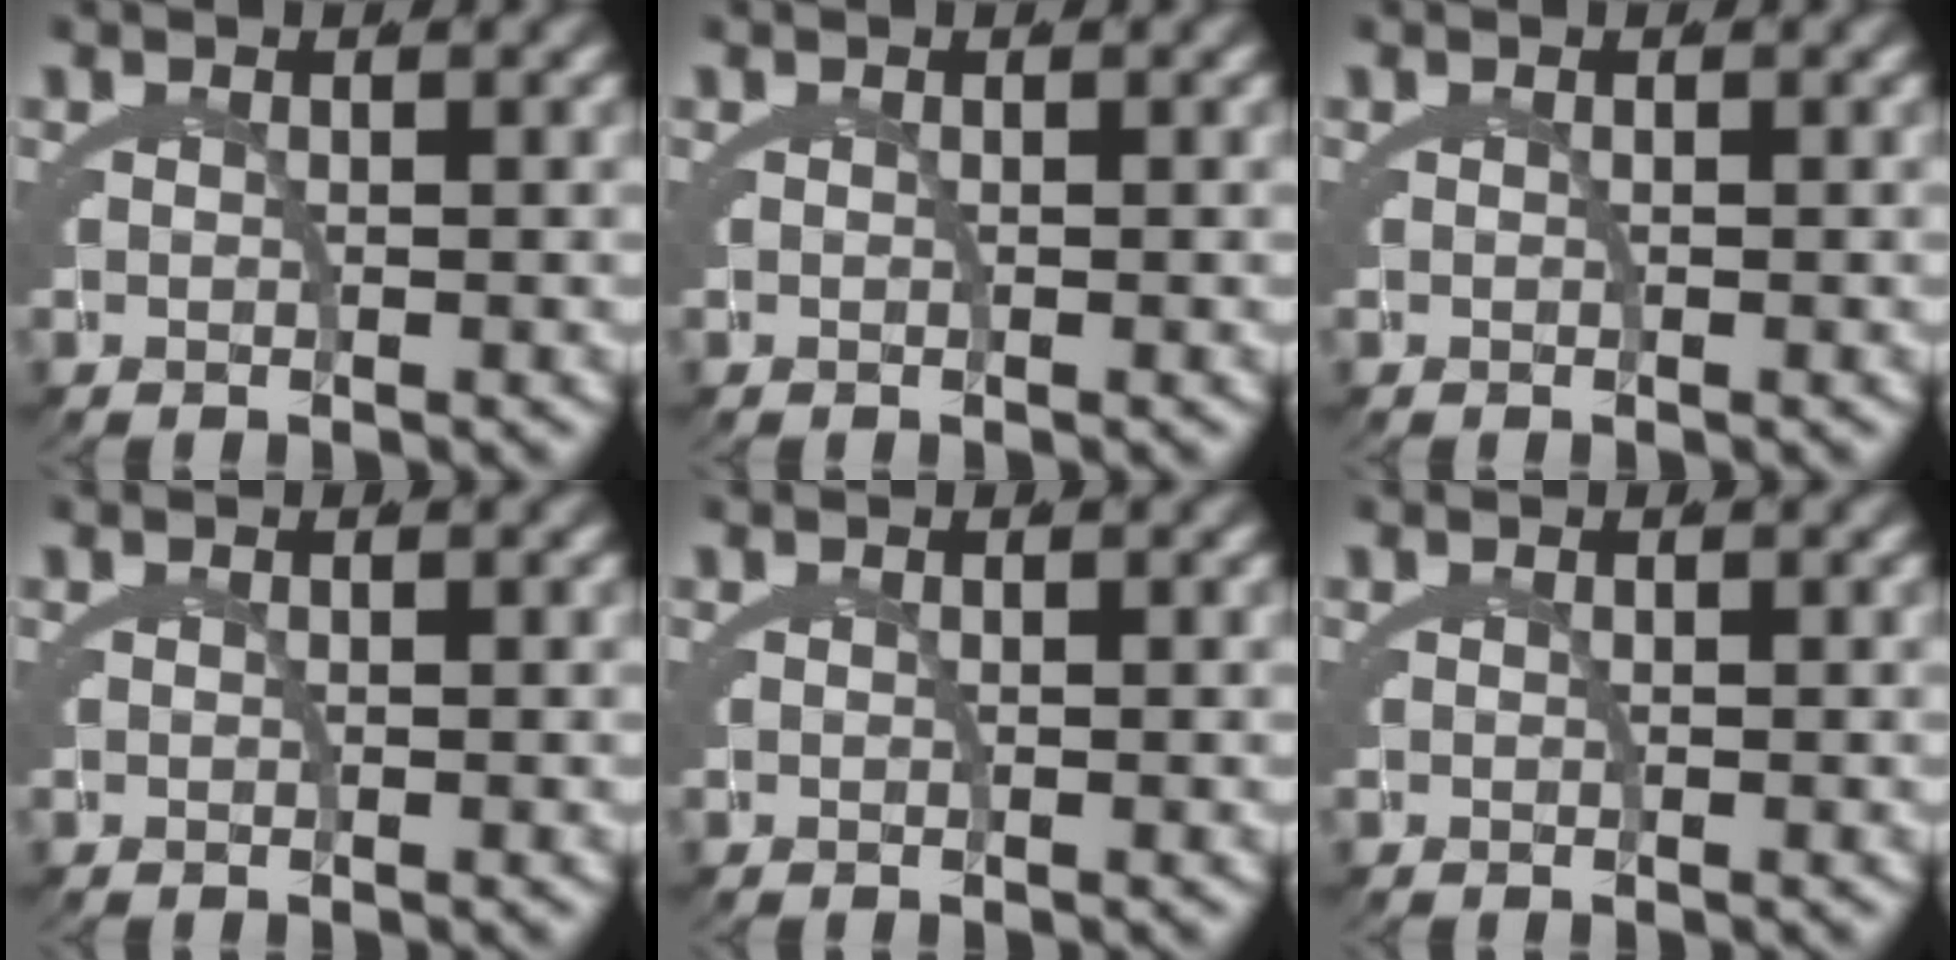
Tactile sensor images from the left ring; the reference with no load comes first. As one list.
[{"total": 0.0}, {"total": 0.0}, {"total": 0.0}, {"total": 0.0}, {"total": 0.0}]